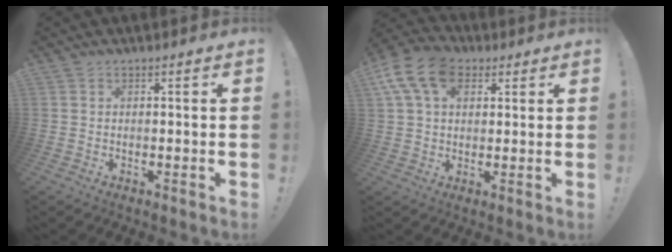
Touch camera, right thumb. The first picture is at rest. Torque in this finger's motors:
{"motor_torque": [1.24, 1.82, 0.56, -0.28, 0.21]}